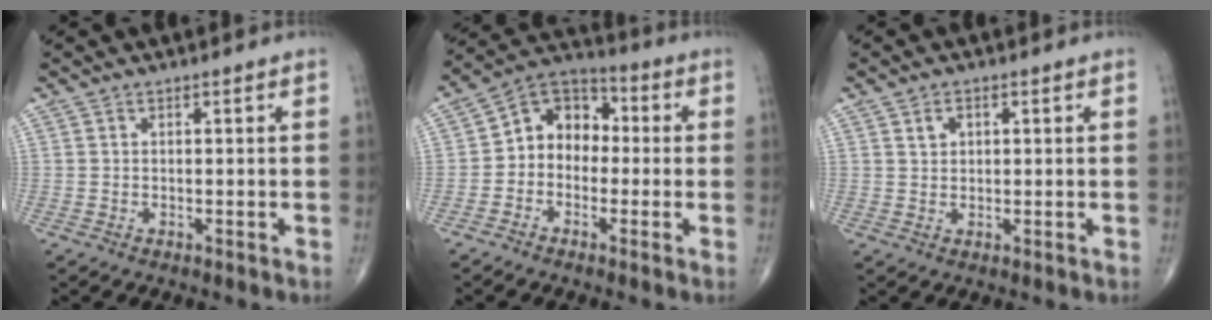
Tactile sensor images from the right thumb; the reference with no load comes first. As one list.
[{"total": 9.7, "force": [-0.7, 7.9, 5.7], "torque": [-0.053, 0.039, -0.034]}, {"total": 2.3, "force": [0.9, 1.7, 1.4], "torque": [-0.017, -0.001, 0.017]}]